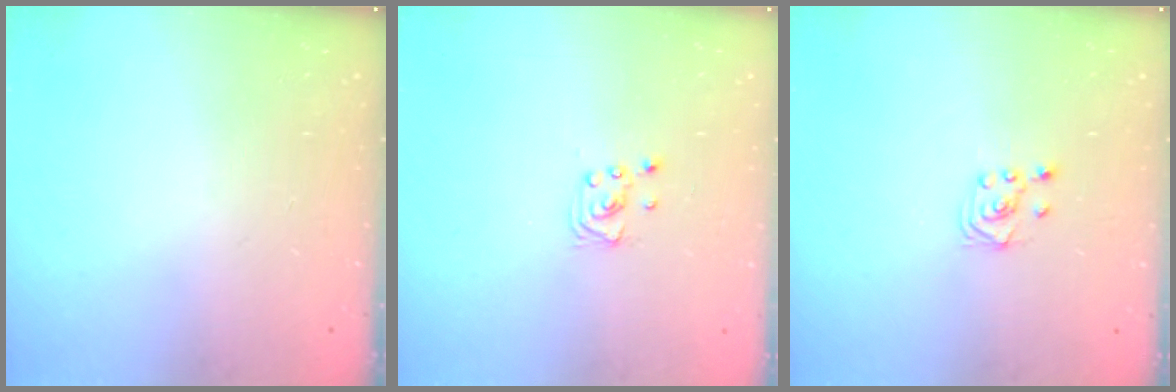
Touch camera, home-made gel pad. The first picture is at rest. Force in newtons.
{"total": 2.1, "press": 2.1, "slide": 0.2}
{"total": 2.3, "press": 2.2, "slide": 0.6}